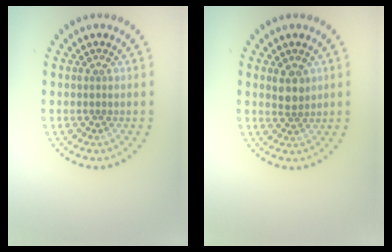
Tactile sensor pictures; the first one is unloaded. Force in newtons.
{"total": 2.1, "press": 1.9, "slide": 0.8}